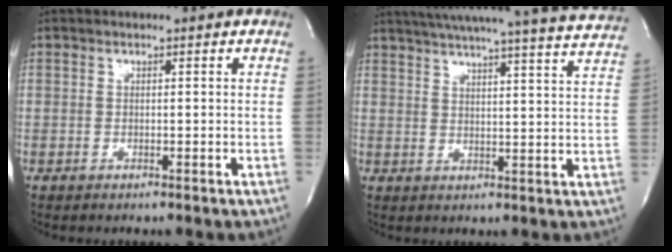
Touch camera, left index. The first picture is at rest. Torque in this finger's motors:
{"motor_torque": [-0.29, -0.18, 0.28, 0.11]}